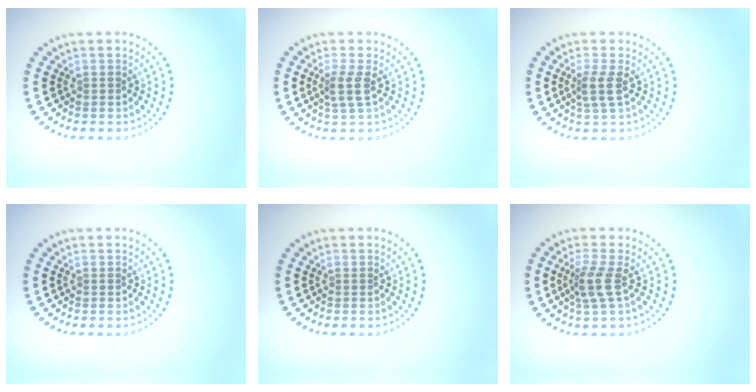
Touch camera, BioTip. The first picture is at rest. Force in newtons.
{"total": 2.0, "press": 1.6, "slide": 1.2}
{"total": 2.0, "press": 1.6, "slide": 1.2}
{"total": 0.0}
{"total": 0.0}
{"total": 2.6, "press": 2.0, "slide": 1.6}